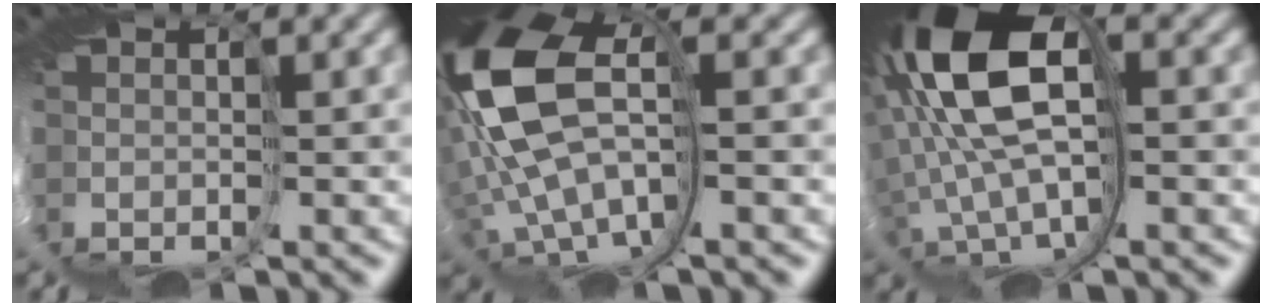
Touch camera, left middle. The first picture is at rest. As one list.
[{"total": 12.6, "force": [2.5, 6.4, 10.6], "torque": [-0.241, -0.014, 0.060]}, {"total": 12.0, "force": [3.4, 5.8, 10.0], "torque": [-0.215, 0.005, 0.057]}]